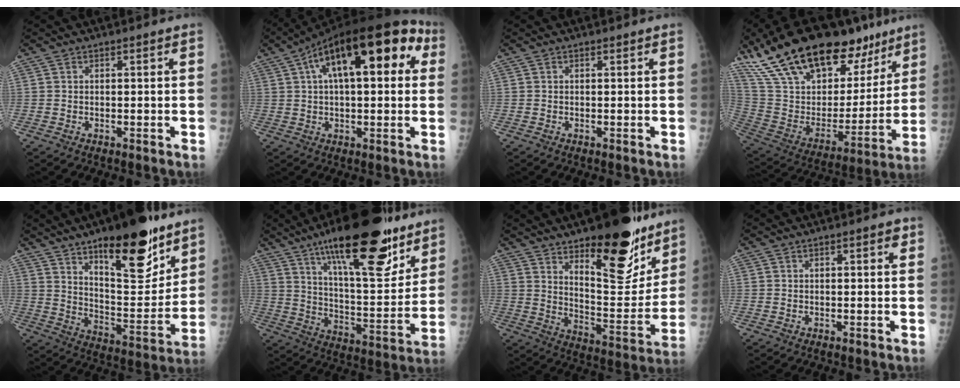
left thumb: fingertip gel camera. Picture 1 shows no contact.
{"total": 21.7, "force": [6.8, 9.4, 18.3], "torque": [-0.263, 0.041, 0.098]}
{"total": 0.0}
{"total": 33.1, "force": [22.2, 14.5, 19.8], "torque": [-0.315, -0.034, 0.378]}
{"total": 22.6, "force": [14.1, 8.0, 15.7], "torque": [-0.190, -0.081, 0.225]}
{"total": 26.4, "force": [16.7, 8.4, 18.6], "torque": [-0.250, -0.061, 0.266]}
{"total": 22.9, "force": [14.6, 8.6, 15.3], "torque": [-0.163, -0.095, 0.219]}
{"total": 1.6, "force": [0.6, 0.6, 1.4], "torque": [-0.015, 0.002, 0.006]}